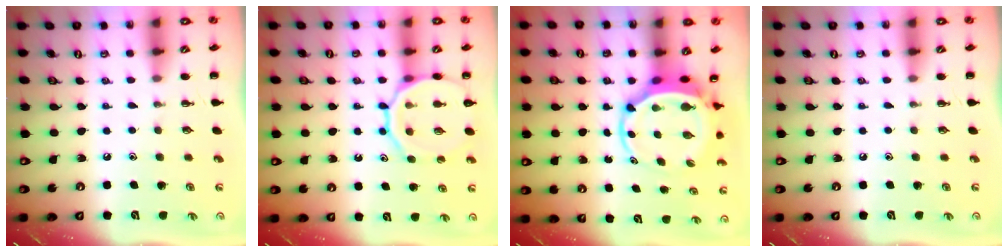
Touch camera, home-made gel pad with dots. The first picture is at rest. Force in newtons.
{"total": 14.3, "press": 14.1, "slide": 1.8}
{"total": 5.4, "press": 5.3, "slide": 1.3}
{"total": 0.0}